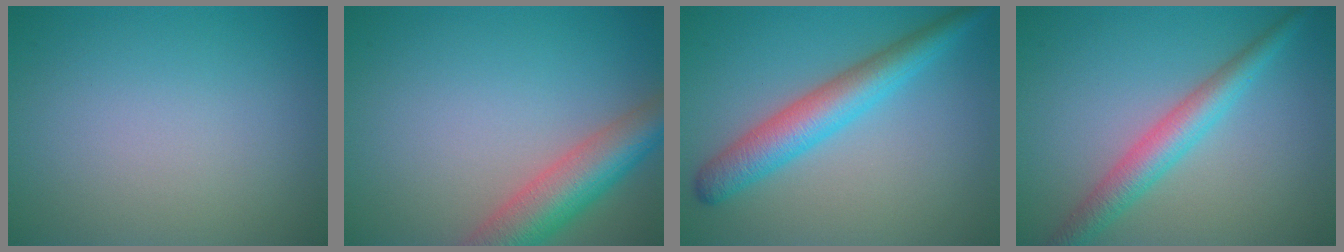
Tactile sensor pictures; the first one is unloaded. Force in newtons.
{"total": 6.4, "press": 6.4, "slide": 0.4}
{"total": 5.1, "press": 5.1, "slide": 0.1}
{"total": 3.9, "press": 3.9, "slide": 0.1}